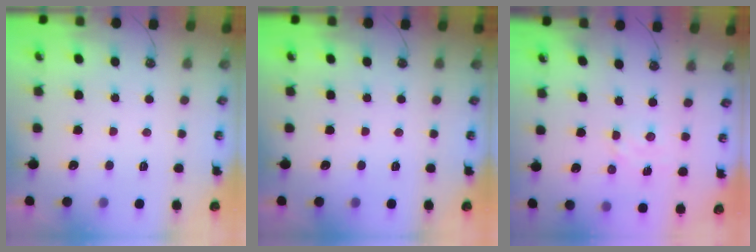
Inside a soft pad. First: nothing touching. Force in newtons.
{"total": 0.0}
{"total": 2.3, "press": 2.3, "slide": 0.4}